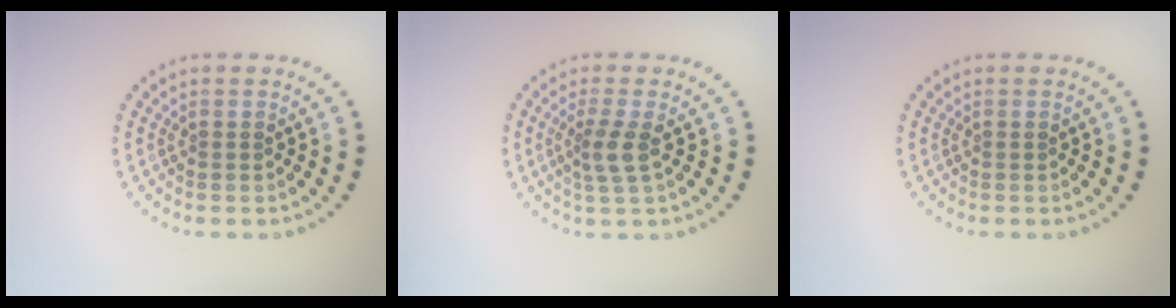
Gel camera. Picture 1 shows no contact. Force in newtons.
{"total": 2.3, "press": 1.8, "slide": 1.5}
{"total": 0.0}